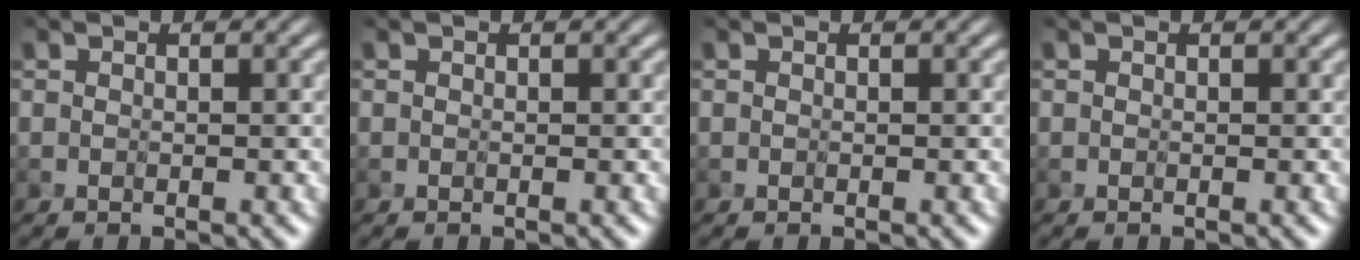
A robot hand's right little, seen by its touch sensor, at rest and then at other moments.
{"total": 0.0}
{"total": 0.0}
{"total": 0.0}